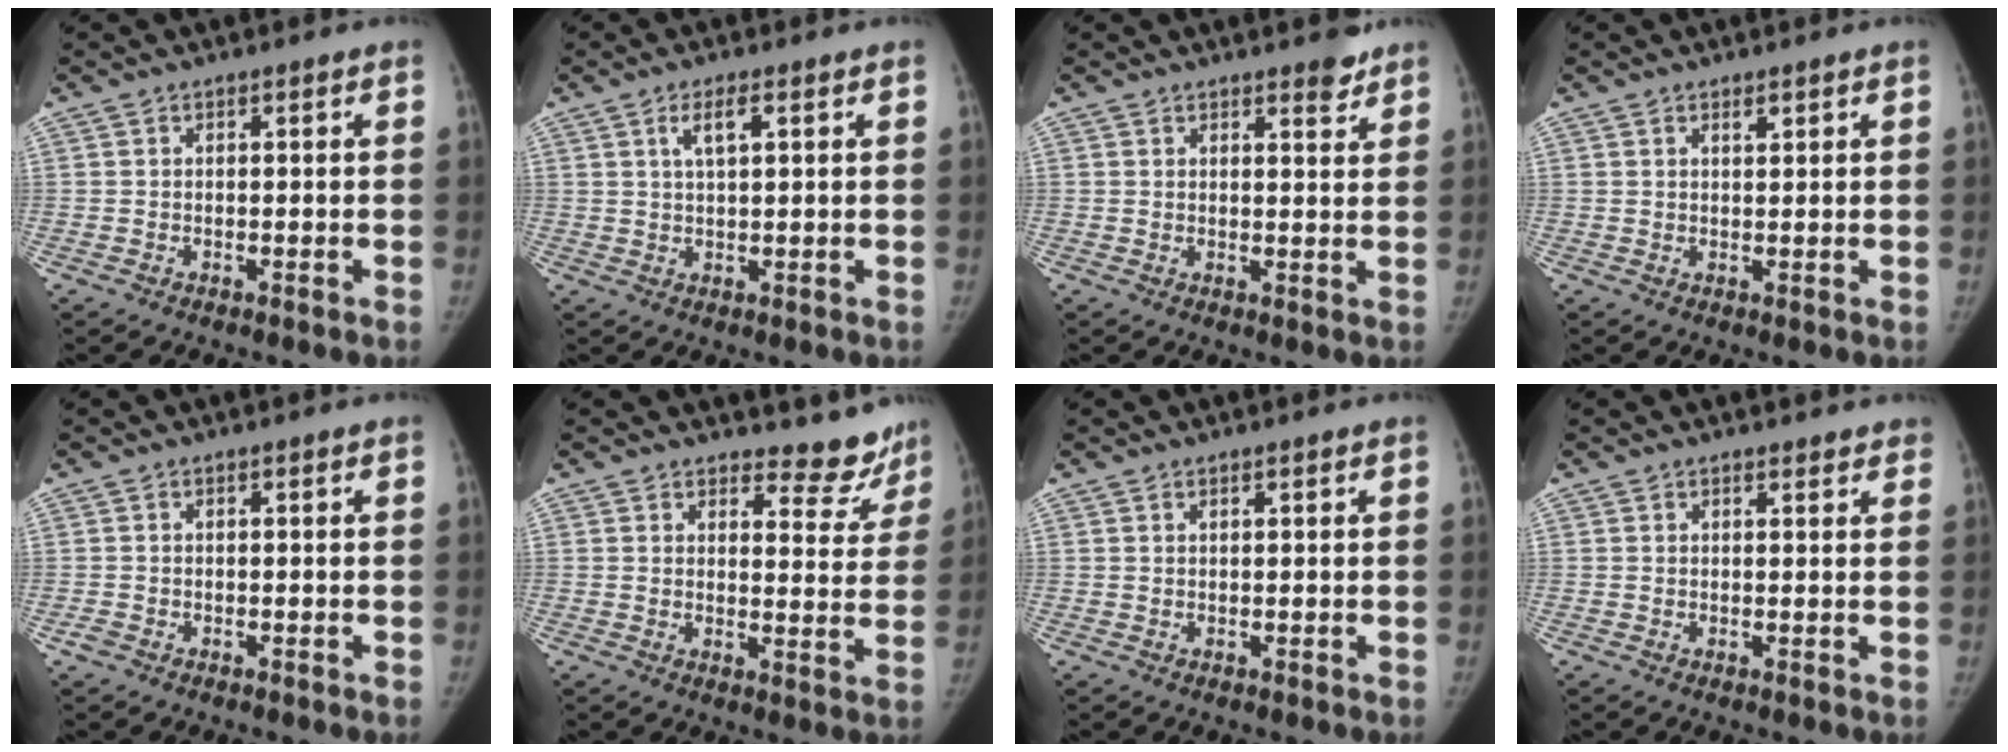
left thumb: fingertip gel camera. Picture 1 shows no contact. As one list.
[{"total": 3.8, "force": [1.6, 1.1, 3.2], "torque": [-0.062, 0.000, 0.032]}, {"total": 3.2, "force": [2.6, 1.1, 1.6], "torque": [-0.007, -0.018, 0.033]}, {"total": 1.4, "force": [1.0, 0.5, 0.9], "torque": [-0.010, -0.005, 0.016]}, {"total": 1.0, "force": [-0.6, 0.7, 0.4], "torque": [-0.009, 0.000, -0.012]}, {"total": 7.9, "force": [7.3, 2.9, 0.8], "torque": [0.027, -0.066, 0.079]}, {"total": 0.7, "force": [0.5, 0.2, 0.5], "torque": [-0.008, -0.001, 0.009]}, {"total": 2.3, "force": [2.0, 0.9, 0.7], "torque": [0.009, -0.005, 0.019]}]